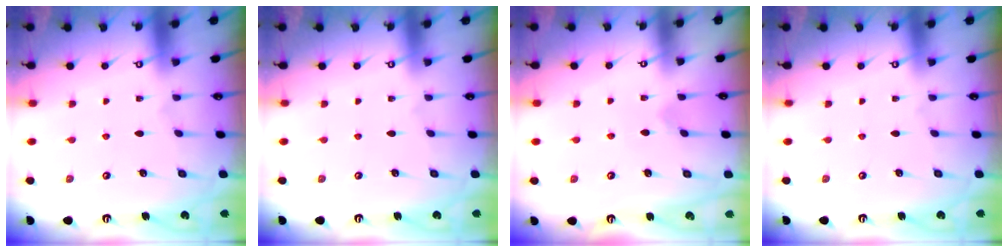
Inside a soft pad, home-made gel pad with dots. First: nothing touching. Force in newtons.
{"total": 0.0}
{"total": 2.1, "press": 2.1, "slide": 0.2}
{"total": 0.0}